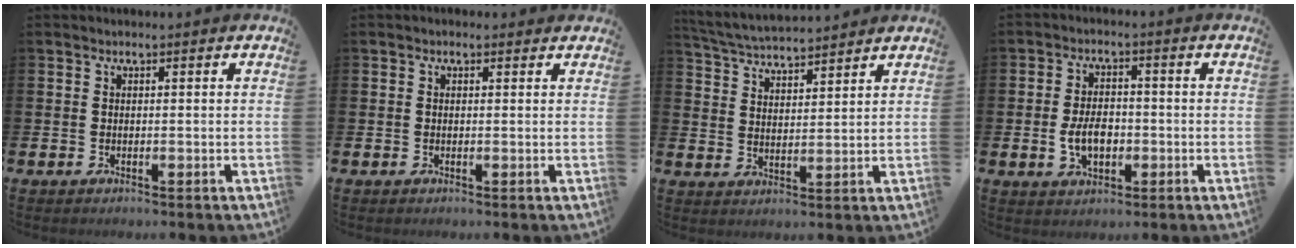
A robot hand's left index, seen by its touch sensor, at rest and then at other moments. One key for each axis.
{"total": 0.5, "fx": 0.1, "fy": 0.5, "fz": 0.2, "tx": -0.002, "ty": 0.006, "tz": 0.001}
{"total": 4.8, "fx": 4.8, "fy": 0.3, "fz": 0.3, "tx": -0.023, "ty": -0.030, "tz": 0.084}
{"total": 4.7, "fx": -0.9, "fy": 2.9, "fz": 3.6, "tx": -0.051, "ty": 0.002, "tz": -0.019}